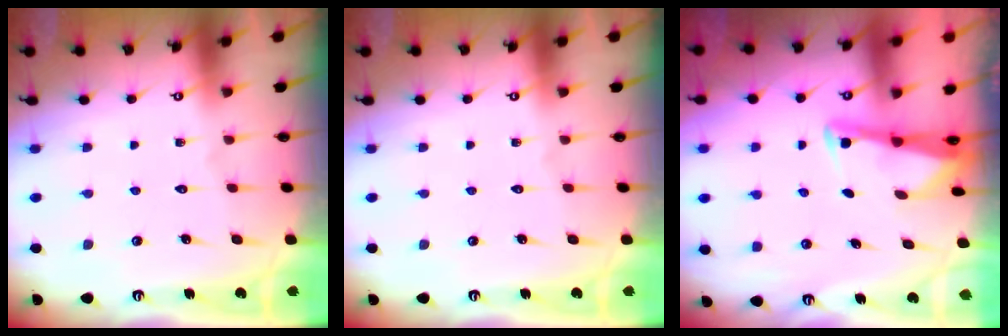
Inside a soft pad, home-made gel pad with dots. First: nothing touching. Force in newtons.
{"total": 0.0}
{"total": 2.7, "press": 2.7, "slide": 0.1}